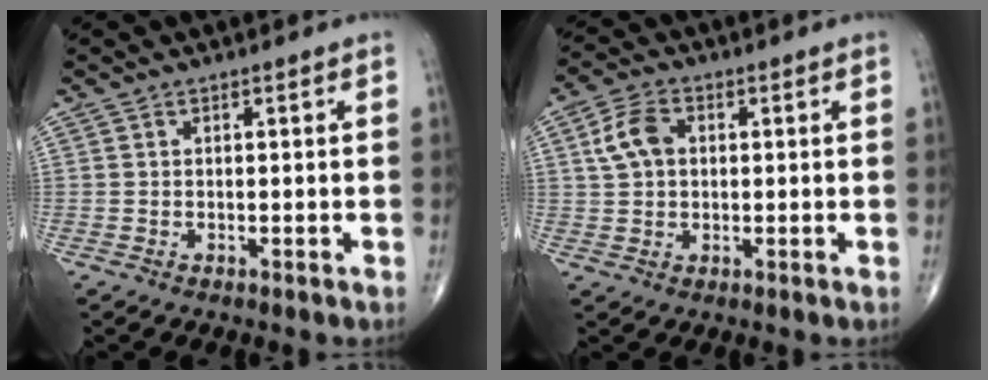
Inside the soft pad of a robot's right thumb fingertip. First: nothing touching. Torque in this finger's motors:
{"motor_torque": [-0.73, 0.78, 0.06, -0.06, 0.08]}